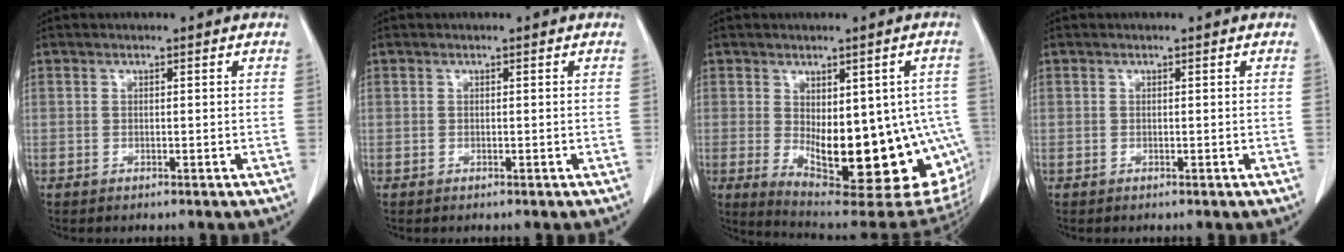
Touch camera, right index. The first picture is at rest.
{"total": 0.0}
{"total": 21.2, "force": [-4.8, 8.7, 18.7], "torque": [-0.169, -0.009, -0.039]}
{"total": 0.0}